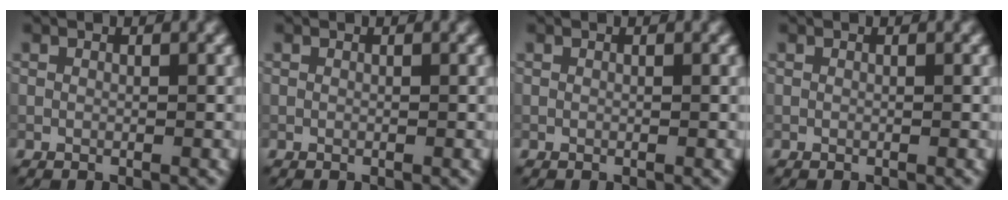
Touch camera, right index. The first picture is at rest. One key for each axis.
{"total": 0.0}
{"total": 0.0}
{"total": 0.0}